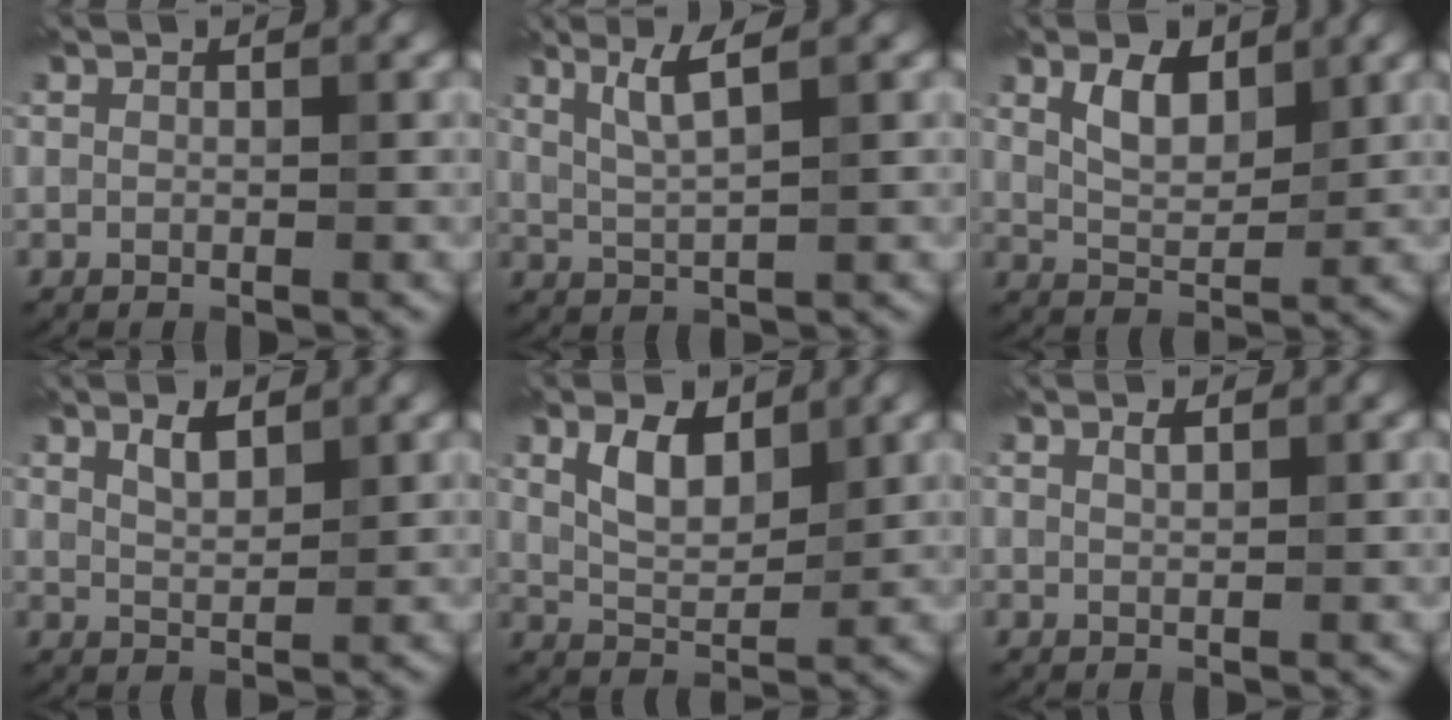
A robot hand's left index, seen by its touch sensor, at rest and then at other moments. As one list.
[{"total": 3.0, "force": [1.7, 0.3, 2.5], "torque": [-0.047, 0.007, 0.034]}, {"total": 3.5, "force": [1.8, 1.7, 2.4], "torque": [-0.048, 0.006, 0.035]}, {"total": 2.0, "force": [1.5, 0.6, 1.2], "torque": [-0.025, 0.005, 0.028]}, {"total": 3.8, "force": [2.0, 1.9, 2.7], "torque": [-0.054, 0.006, 0.037]}, {"total": 0.7, "force": [0.6, 0.1, 0.3], "torque": [-0.010, 0.004, 0.012]}]